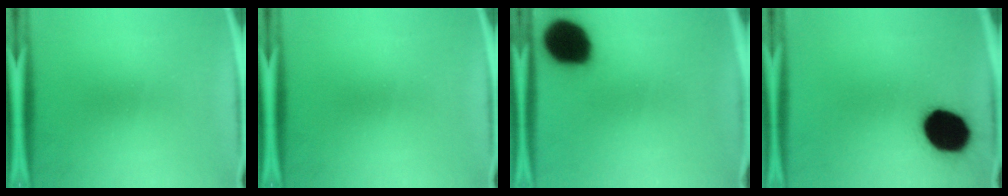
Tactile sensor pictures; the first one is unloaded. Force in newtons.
{"total": 0.0}
{"total": 18.0}
{"total": 17.8}